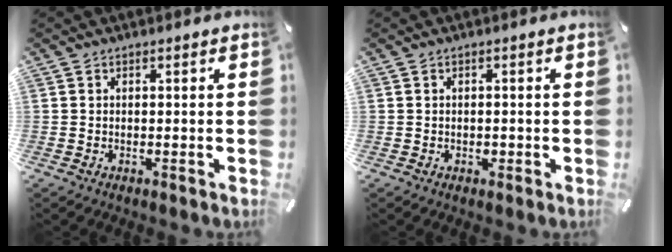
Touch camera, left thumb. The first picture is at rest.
{"total": 1.0, "force": [-0.4, 0.8, 0.5], "torque": [-0.011, 0.002, -0.008]}